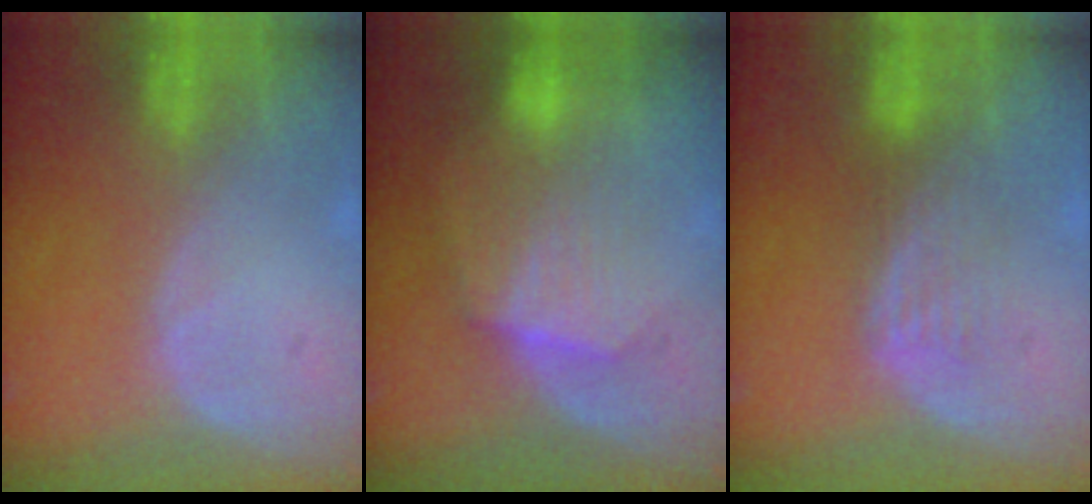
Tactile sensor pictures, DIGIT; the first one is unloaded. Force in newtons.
{"total": 7.0, "press": 6.9, "slide": 1.2}
{"total": 4.4, "press": 3.7, "slide": 2.3}